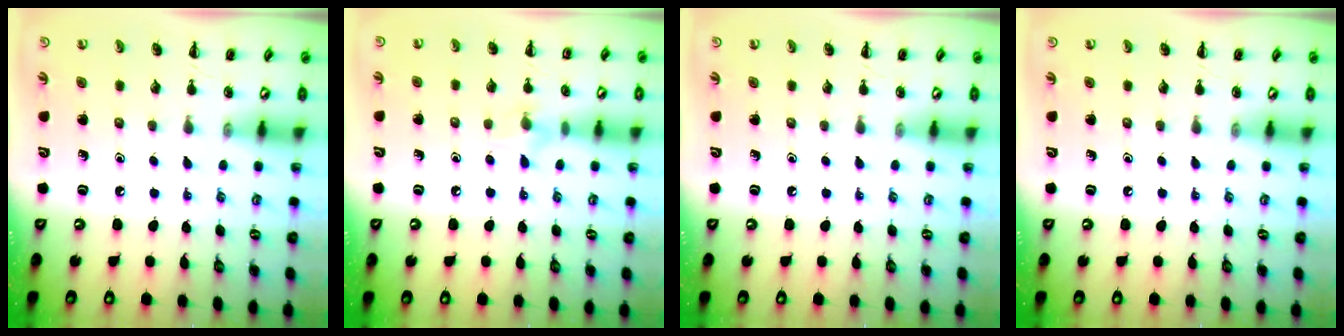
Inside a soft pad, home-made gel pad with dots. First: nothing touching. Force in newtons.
{"total": 6.3, "press": 6.0, "slide": 1.8}
{"total": 0.0}
{"total": 0.0}